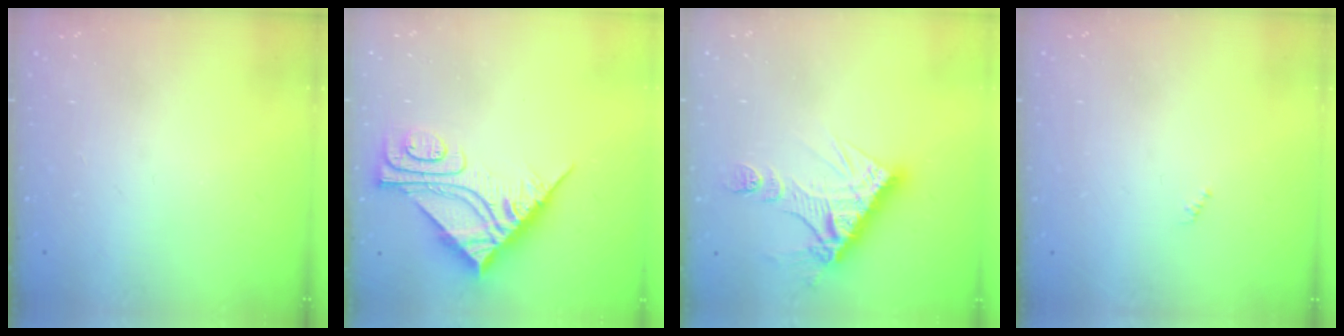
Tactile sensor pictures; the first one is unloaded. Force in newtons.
{"total": 9.7, "press": 9.7, "slide": 0.9}
{"total": 13.5, "press": 13.4, "slide": 1.2}
{"total": 0.0}